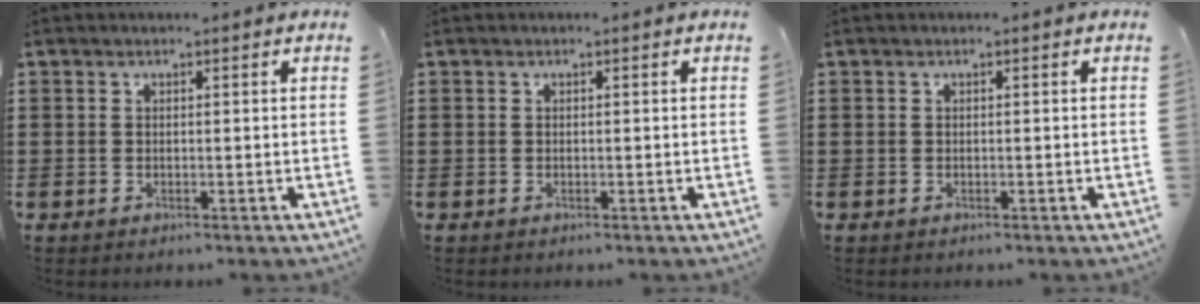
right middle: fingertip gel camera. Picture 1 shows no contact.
{"total": 0.0}
{"total": 0.0}